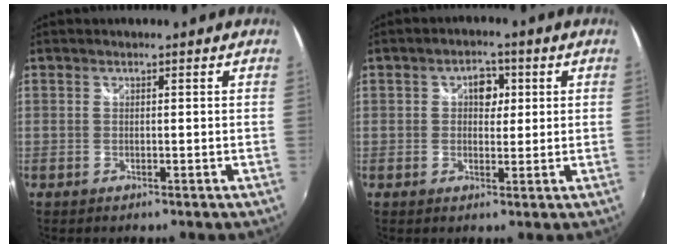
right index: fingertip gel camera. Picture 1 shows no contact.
{"total": 4.0, "force": [0.9, 3.0, 2.4], "torque": [-0.029, 0.011, 0.011]}